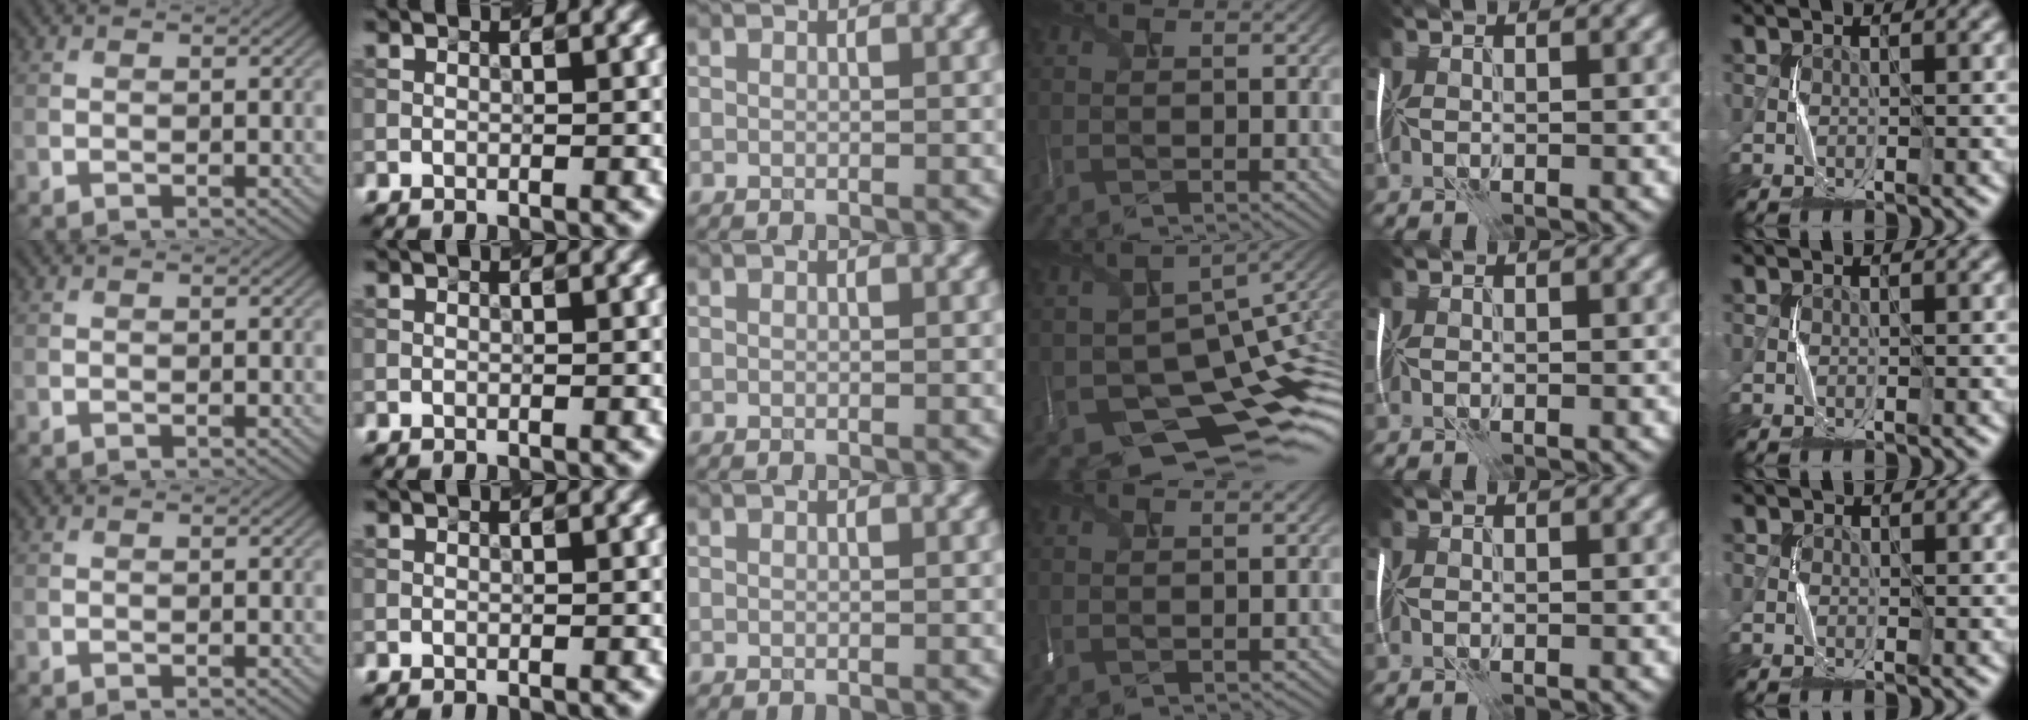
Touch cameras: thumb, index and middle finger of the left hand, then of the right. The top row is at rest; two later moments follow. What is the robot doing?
{"motion": "shake", "object": "plastic piggy bank"}